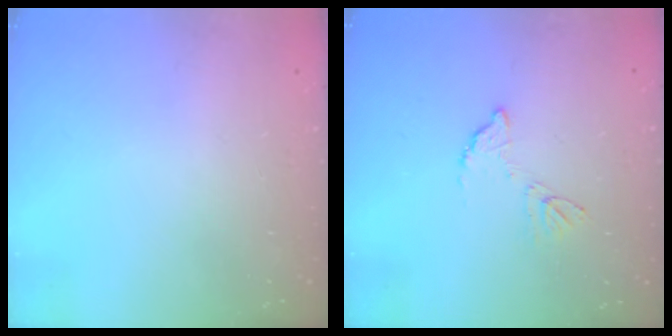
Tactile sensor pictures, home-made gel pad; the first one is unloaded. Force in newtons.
{"total": 6.8, "press": 6.8, "slide": 0.3}